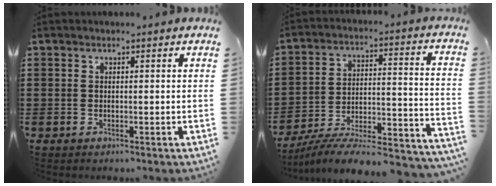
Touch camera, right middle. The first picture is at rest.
{"total": 6.4, "force": [-5.9, 0.4, 2.5], "torque": [-0.039, -0.008, -0.119]}